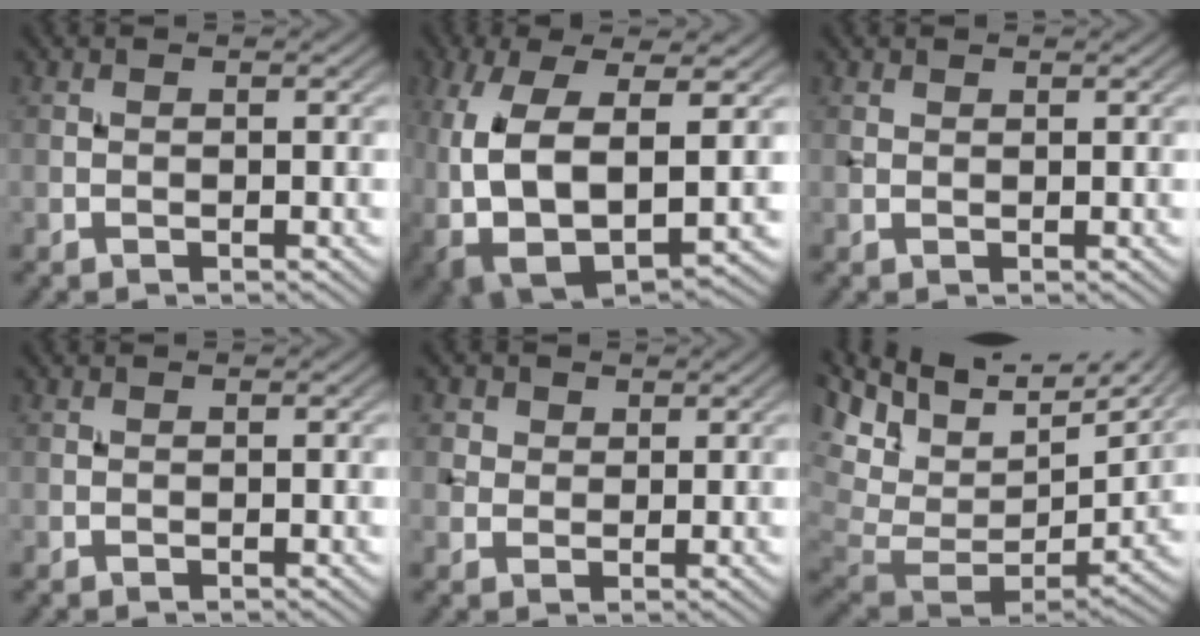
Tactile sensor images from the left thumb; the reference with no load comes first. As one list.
[{"total": 12.7, "force": [0.2, 7.3, 10.5], "torque": [-0.230, -0.023, 0.012]}, {"total": 0.8, "force": [0.7, 0.3, 0.2], "torque": [-0.007, 0.000, 0.015]}, {"total": 0.0}, {"total": 3.0, "force": [1.6, 2.4, 1.0], "torque": [-0.031, -0.006, 0.034]}, {"total": 15.2, "force": [4.4, 8.8, 11.6], "torque": [-0.235, 0.001, 0.116]}]